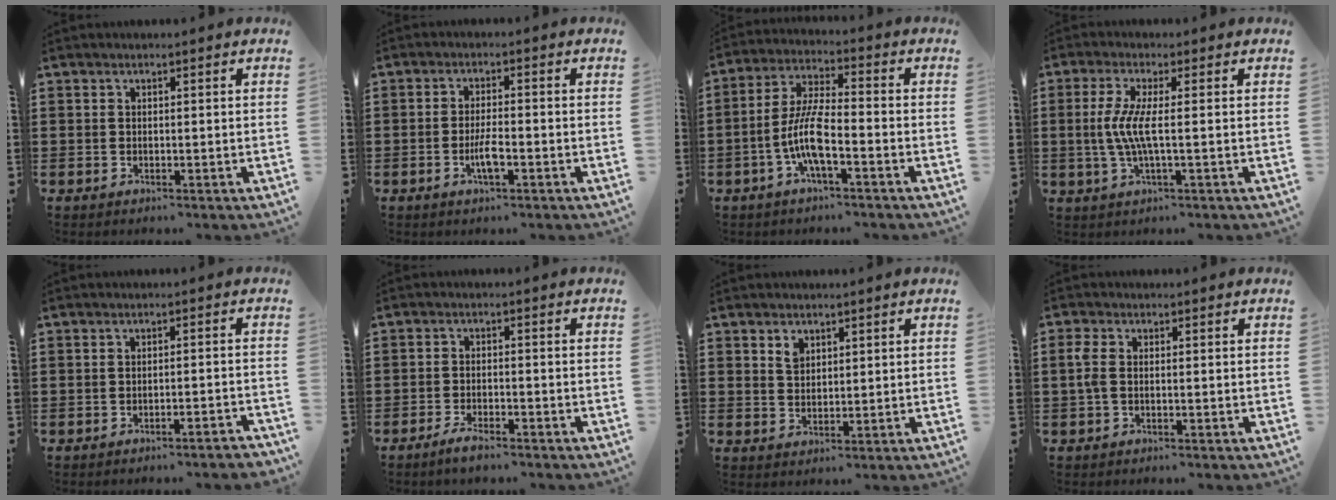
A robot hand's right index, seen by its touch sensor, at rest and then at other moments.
{"total": 4.0, "force": [-1.5, 0.9, 3.6], "torque": [-0.075, -0.003, -0.030]}
{"total": 8.2, "force": [-3.1, 1.8, 7.4], "torque": [-0.178, -0.017, -0.068]}
{"total": 5.2, "force": [-0.3, 0.3, 5.2], "torque": [-0.124, -0.014, -0.018]}
{"total": 1.8, "force": [-1.7, -0.2, 0.7], "torque": [-0.011, 0.001, -0.034]}
{"total": 2.5, "force": [-2.2, 0.2, 1.2], "torque": [-0.020, 0.007, -0.042]}
{"total": 2.3, "force": [1.6, 1.4, 0.9], "torque": [-0.015, 0.000, 0.028]}
{"total": 2.3, "force": [-0.3, 1.1, 2.0], "torque": [-0.054, -0.004, -0.010]}